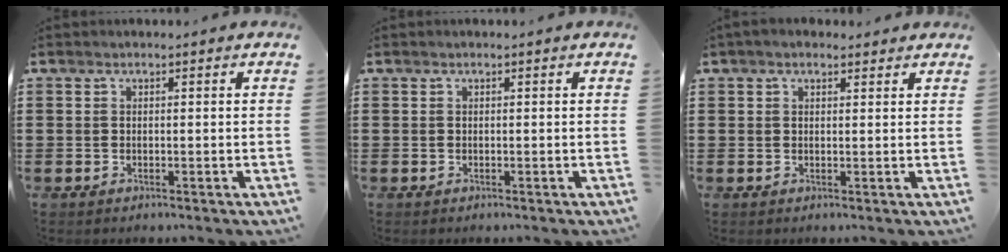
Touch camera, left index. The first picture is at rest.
{"total": 0.0}
{"total": 1.6, "force": [1.2, 0.7, 0.8], "torque": [-0.018, 0.007, 0.022]}